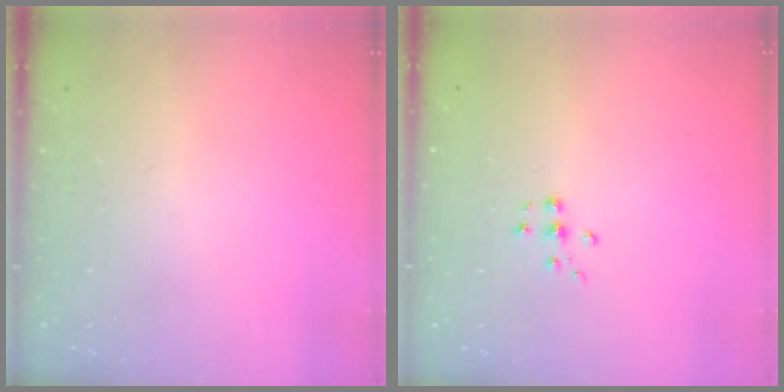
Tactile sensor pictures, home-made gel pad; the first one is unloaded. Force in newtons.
{"total": 5.3, "press": 5.3, "slide": 0.4}